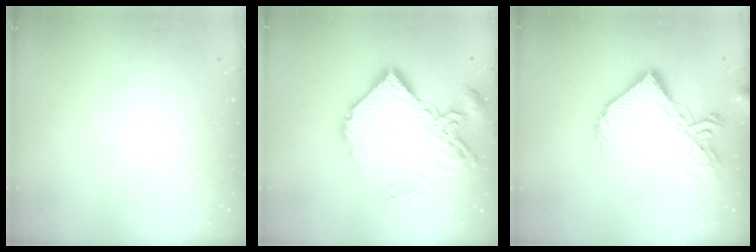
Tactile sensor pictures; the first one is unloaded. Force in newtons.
{"total": 20.0, "press": 19.9, "slide": 2.2}
{"total": 15.8, "press": 15.7, "slide": 1.9}